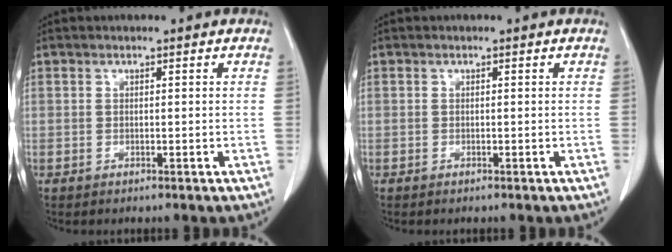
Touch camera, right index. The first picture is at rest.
{"total": 0.0}